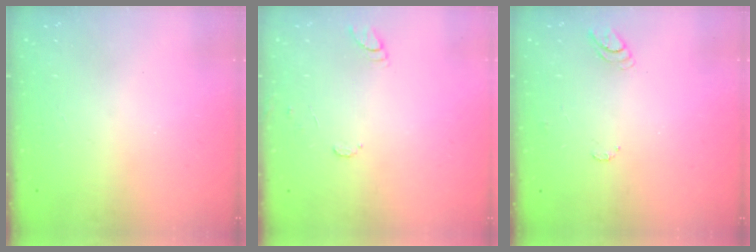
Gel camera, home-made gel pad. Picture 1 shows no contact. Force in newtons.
{"total": 6.5, "press": 6.5, "slide": 0.5}
{"total": 6.3, "press": 6.3, "slide": 0.6}